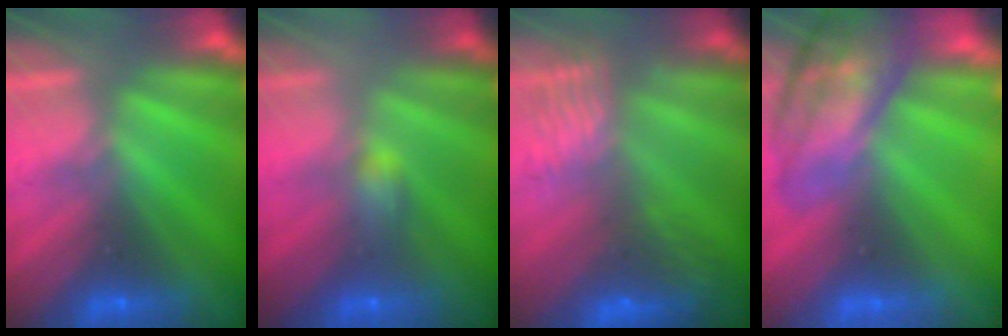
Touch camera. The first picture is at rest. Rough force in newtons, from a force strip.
{"total": 2.2}
{"total": 8.5}
{"total": 5.9}